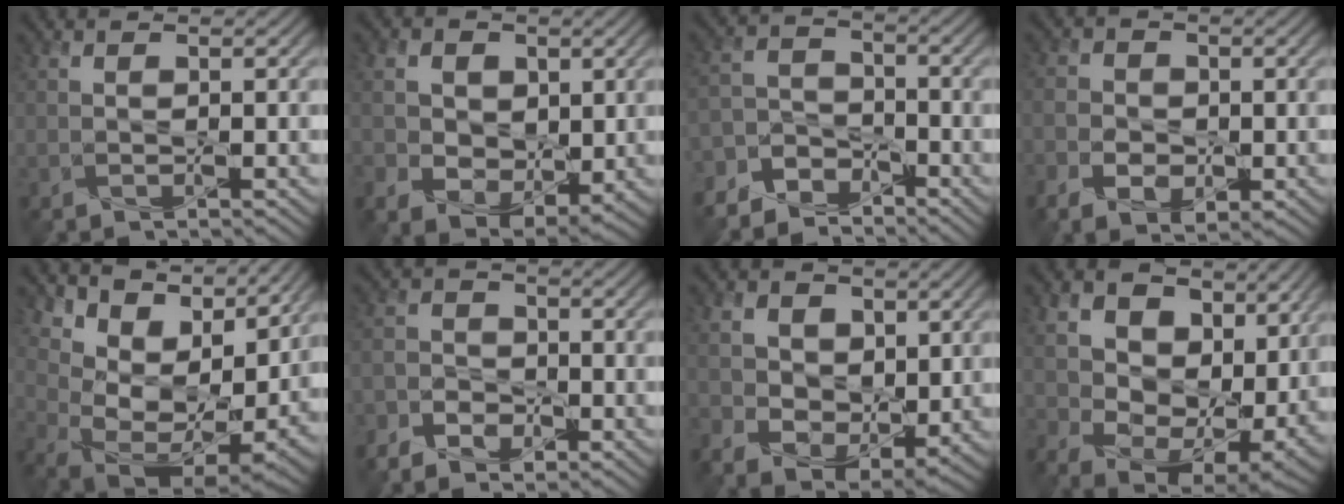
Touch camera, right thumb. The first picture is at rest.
{"total": 5.7, "force": [0.6, 4.7, 3.2], "torque": [-0.089, -0.016, 0.012]}
{"total": 6.6, "force": [-5.8, 3.1, 0.9], "torque": [-0.022, -0.005, -0.129]}
{"total": 4.1, "force": [-1.9, 3.0, 2.1], "torque": [-0.034, -0.007, -0.039]}
{"total": 13.0, "force": [8.3, 6.3, 7.7], "torque": [-0.157, 0.016, 0.145]}
{"total": 4.1, "force": [-3.2, 2.3, 1.1], "torque": [-0.018, 0.002, -0.070]}
{"total": 6.2, "force": [1.1, 4.9, 3.5], "torque": [-0.095, -0.014, 0.017]}
{"total": 13.1, "force": [4.3, 9.4, 8.2], "torque": [-0.176, -0.007, 0.079]}